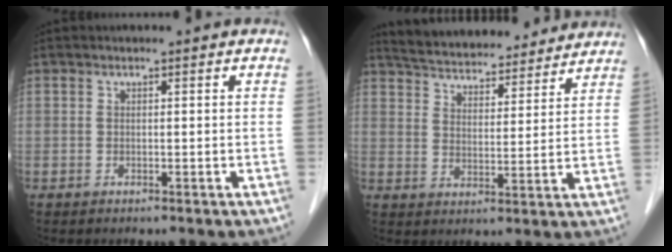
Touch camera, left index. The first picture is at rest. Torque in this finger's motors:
{"motor_torque": [0.54, -1.60, 0.30, 0.14]}